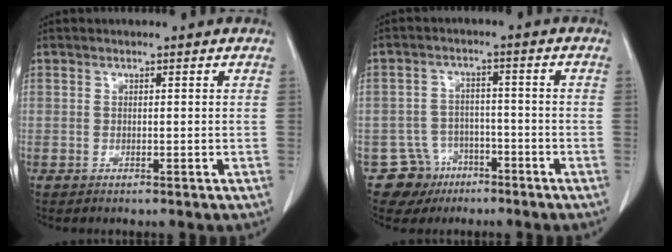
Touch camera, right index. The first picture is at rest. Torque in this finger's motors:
{"motor_torque": [-0.09, -0.14, -0.28, -0.13]}